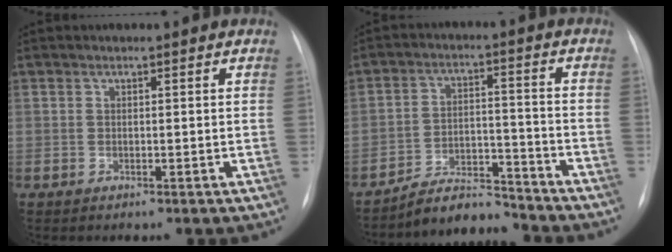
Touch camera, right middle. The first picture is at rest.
{"total": 7.1, "force": [-6.9, 1.2, 0.7], "torque": [-0.011, 0.019, -0.116]}